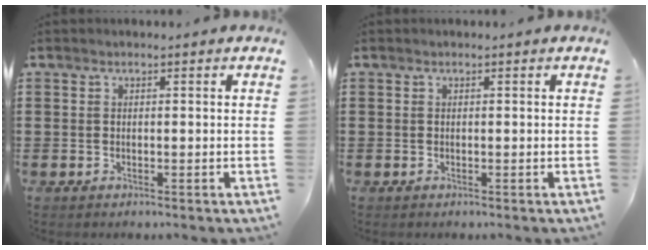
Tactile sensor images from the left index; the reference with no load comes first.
{"total": 0.0}